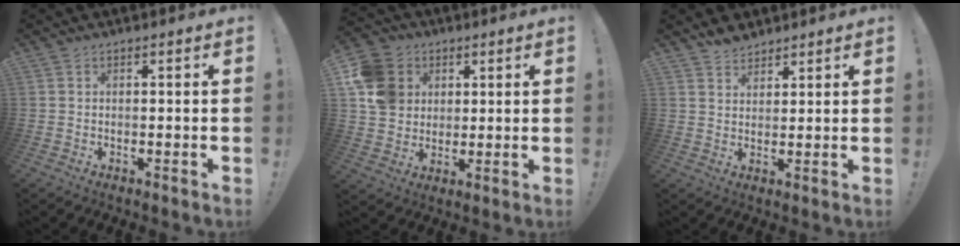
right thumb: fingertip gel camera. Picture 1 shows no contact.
{"total": 12.9, "force": [3.3, 11.4, 5.2], "torque": [-0.087, -0.006, 0.071]}
{"total": 4.9, "force": [4.2, 2.4, 0.7], "torque": [-0.007, -0.026, 0.079]}